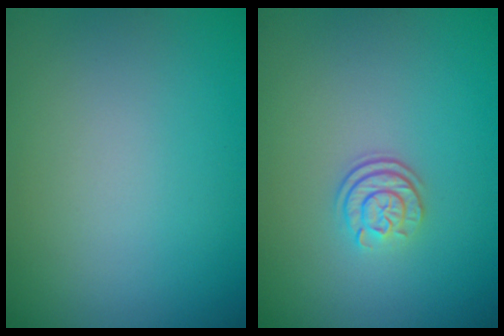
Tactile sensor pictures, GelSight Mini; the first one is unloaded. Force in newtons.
{"total": 2.4, "press": 1.8, "slide": 1.6}